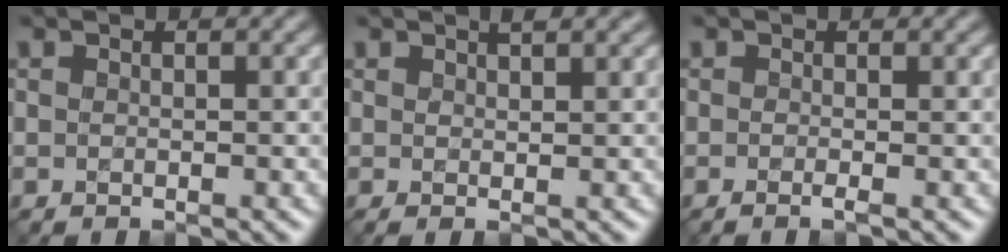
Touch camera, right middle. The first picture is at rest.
{"total": 1.6, "force": [1.1, 0.4, 1.2], "torque": [-0.010, 0.004, 0.013]}
{"total": 0.8, "force": [0.0, 0.2, 0.8], "torque": [-0.011, -0.002, -0.006]}